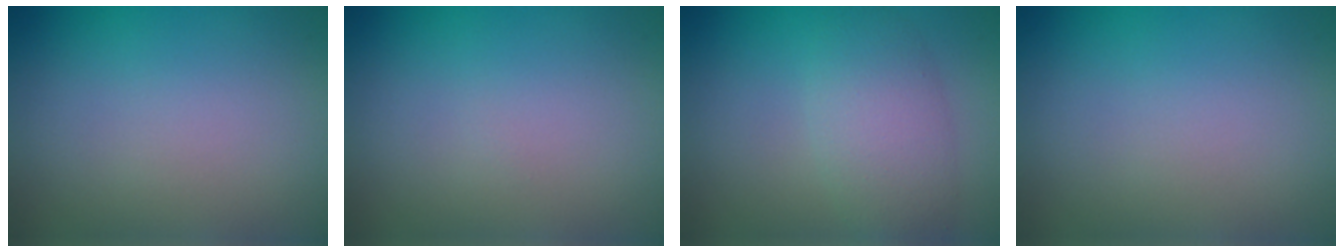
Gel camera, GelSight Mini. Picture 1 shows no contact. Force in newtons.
{"total": 0.0}
{"total": 4.2, "press": 4.2, "slide": 0.3}
{"total": 0.0}